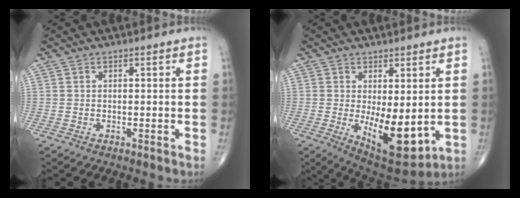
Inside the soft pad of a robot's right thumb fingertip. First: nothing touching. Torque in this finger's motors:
{"motor_torque": [0.81, 2.72, 0.10, -0.19, 0.38]}